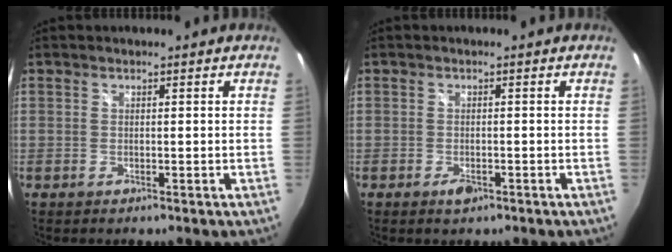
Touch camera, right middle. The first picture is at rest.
{"total": 2.0, "force": [-1.2, 1.0, 1.3], "torque": [-0.024, -0.004, -0.021]}